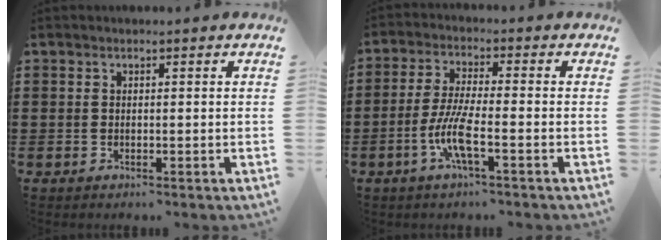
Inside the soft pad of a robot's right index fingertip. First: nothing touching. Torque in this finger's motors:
{"motor_torque": [1.39, 0.75, 0.75, 0.21]}